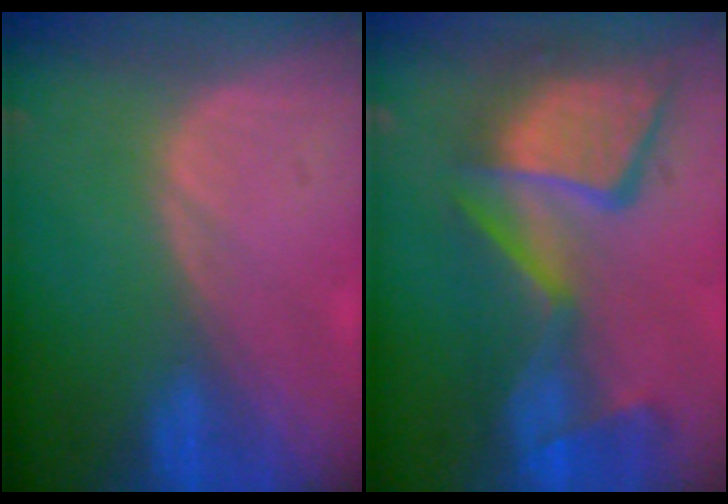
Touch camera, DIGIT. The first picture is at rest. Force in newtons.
{"total": 13.6, "press": 11.1, "slide": 7.8}